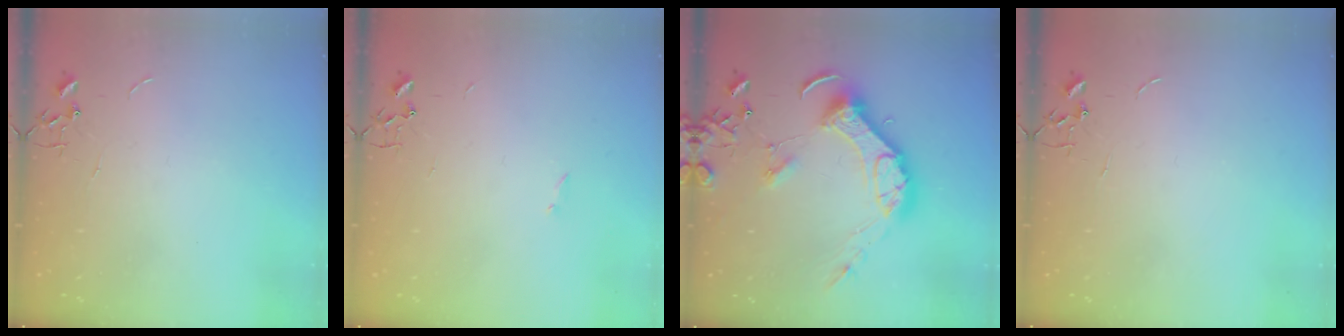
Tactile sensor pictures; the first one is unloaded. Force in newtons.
{"total": 0.8, "press": 0.8, "slide": 0.2}
{"total": 16.4, "press": 16.3, "slide": 2.3}
{"total": 0.0}